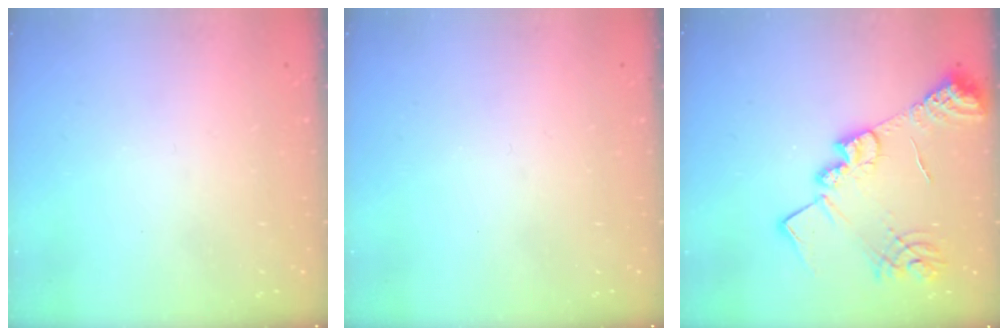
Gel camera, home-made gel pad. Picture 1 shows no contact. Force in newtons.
{"total": 0.0}
{"total": 18.1, "press": 18.0, "slide": 1.8}